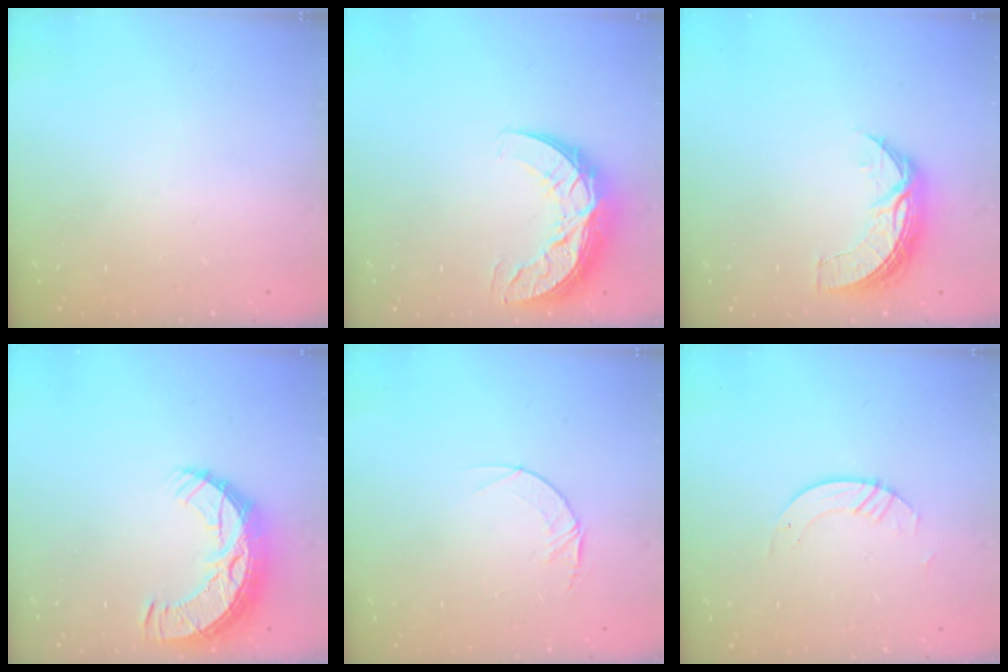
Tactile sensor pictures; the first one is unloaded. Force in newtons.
{"total": 12.6, "press": 12.6, "slide": 0.8}
{"total": 7.7, "press": 7.7, "slide": 0.7}
{"total": 11.1, "press": 11.0, "slide": 0.8}
{"total": 4.6, "press": 4.6, "slide": 0.4}
{"total": 2.2, "press": 2.2, "slide": 0.2}